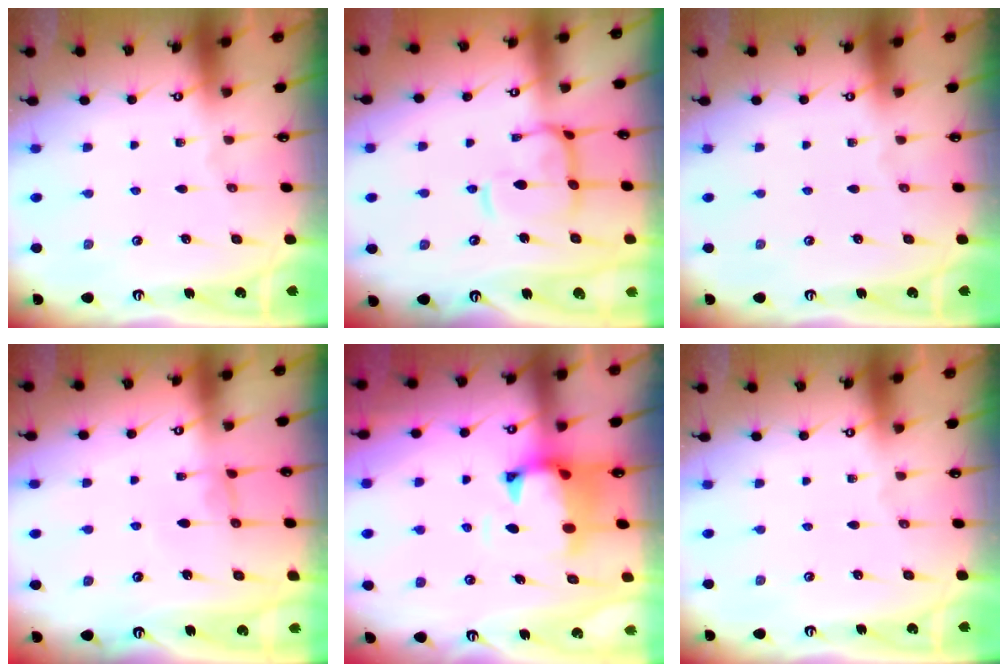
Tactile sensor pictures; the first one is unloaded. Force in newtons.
{"total": 7.6, "press": 7.5, "slide": 0.9}
{"total": 0.0}
{"total": 0.7, "press": 0.3, "slide": 0.6}
{"total": 1.6, "press": 0.7, "slide": 1.4}
{"total": 0.0}